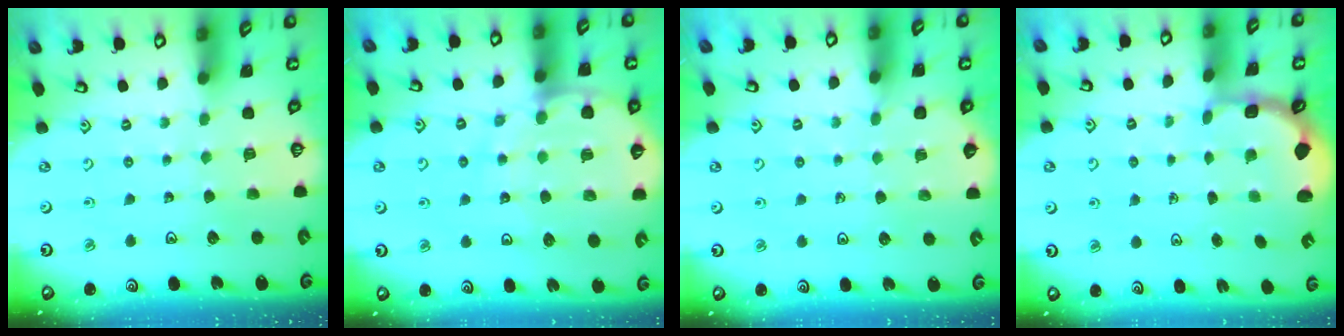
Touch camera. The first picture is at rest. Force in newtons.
{"total": 10.7, "press": 10.7, "slide": 1.0}
{"total": 2.3, "press": 2.2, "slide": 0.4}
{"total": 2.8, "press": 2.2, "slide": 1.7}